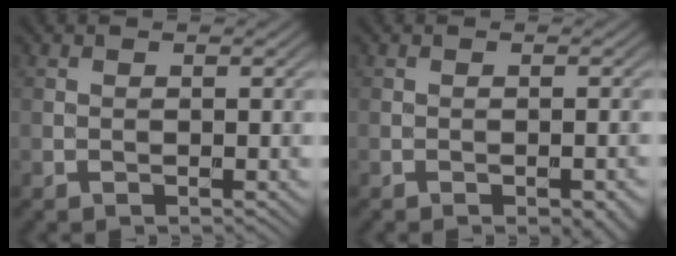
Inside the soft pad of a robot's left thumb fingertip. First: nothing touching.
{"total": 2.5, "force": [-1.5, 0.7, 1.9], "torque": [-0.023, 0.002, -0.017]}